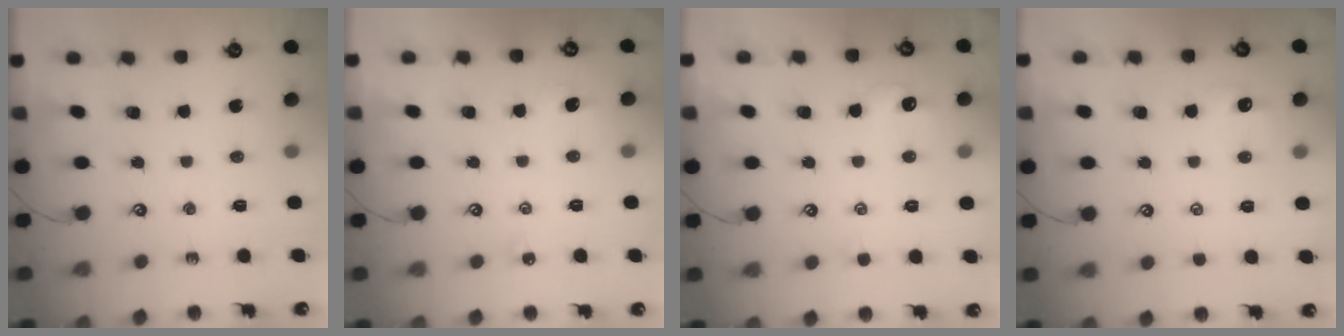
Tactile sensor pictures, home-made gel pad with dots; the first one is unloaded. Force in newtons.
{"total": 1.4, "press": 1.3, "slide": 0.4}
{"total": 1.3, "press": 1.2, "slide": 0.5}
{"total": 1.6, "press": 1.6, "slide": 0.4}